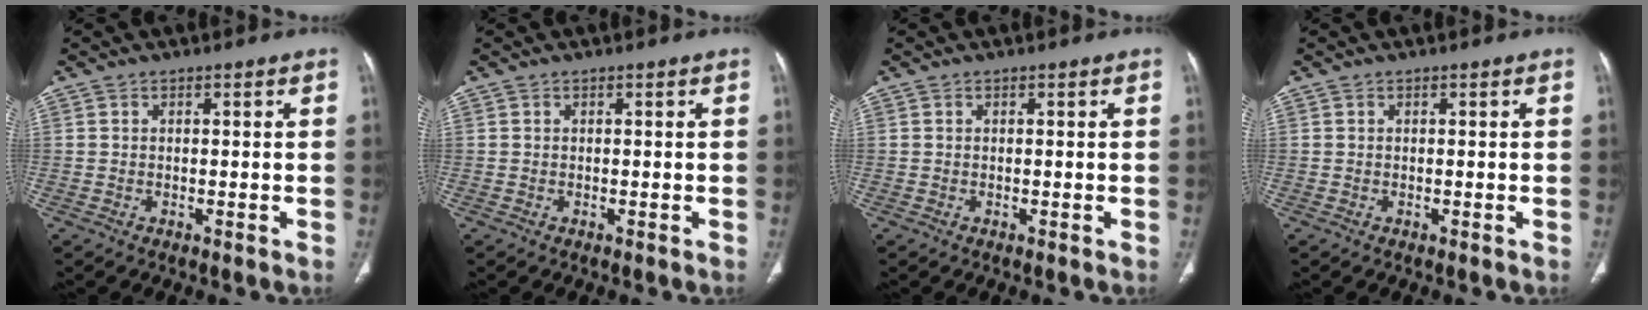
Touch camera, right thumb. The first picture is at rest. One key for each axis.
{"total": 0.0}
{"total": 0.0}
{"total": 0.0}